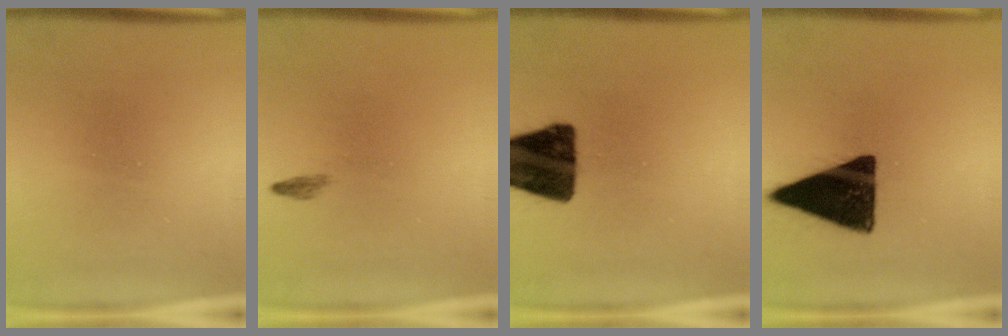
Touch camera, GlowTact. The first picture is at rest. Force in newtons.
{"total": 0.5}
{"total": 15.1}
{"total": 16.3}